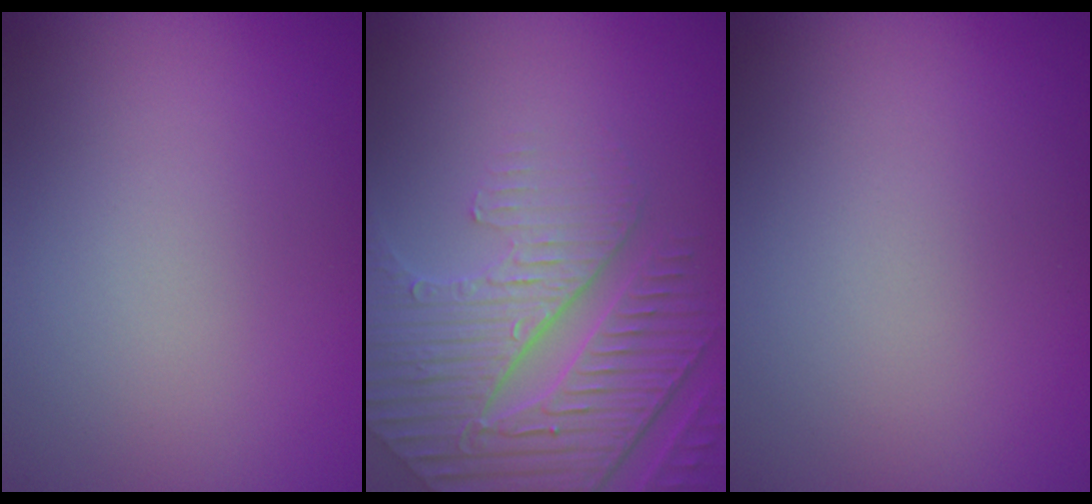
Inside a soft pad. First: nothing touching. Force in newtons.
{"total": 7.6, "press": 5.7, "slide": 5.1}
{"total": 0.0}